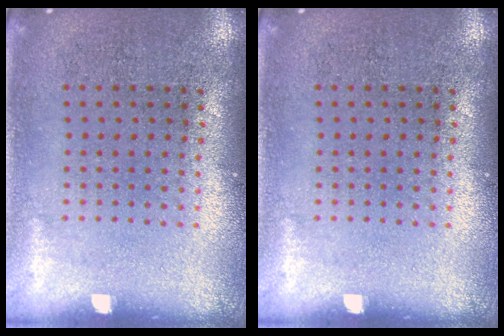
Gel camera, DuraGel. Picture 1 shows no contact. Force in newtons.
{"total": 0.0}